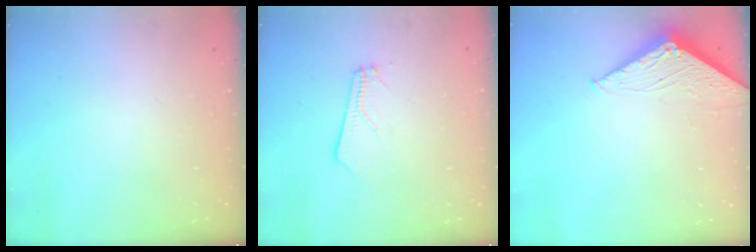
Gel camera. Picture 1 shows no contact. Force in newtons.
{"total": 3.4, "press": 3.3, "slide": 0.4}
{"total": 3.0, "press": 2.9, "slide": 0.3}